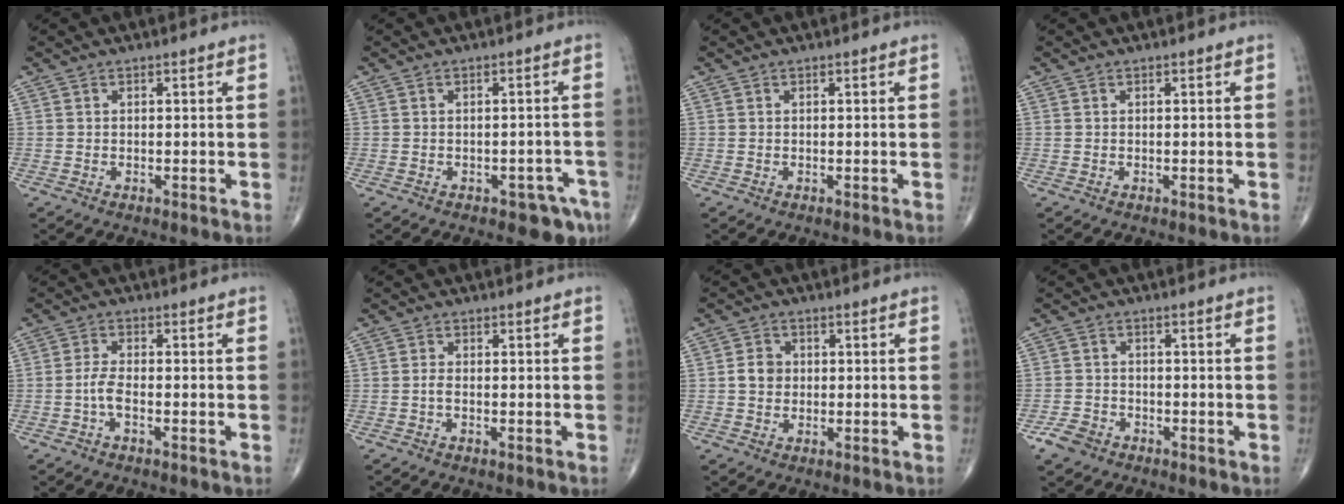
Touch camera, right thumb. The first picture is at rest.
{"total": 5.0, "force": [-2.9, 2.5, 3.1], "torque": [-0.022, 0.017, -0.031]}
{"total": 0.0}
{"total": 0.0}
{"total": 3.3, "force": [-1.2, 1.1, 2.9], "torque": [-0.068, 0.008, -0.027]}
{"total": 1.1, "force": [-0.4, 0.4, 1.0], "torque": [-0.024, -0.001, -0.009]}
{"total": 3.5, "force": [0.1, 3.0, 1.8], "torque": [-0.020, 0.007, -0.003]}
{"total": 4.0, "force": [-2.6, 2.8, 1.4], "torque": [-0.024, 0.011, -0.047]}